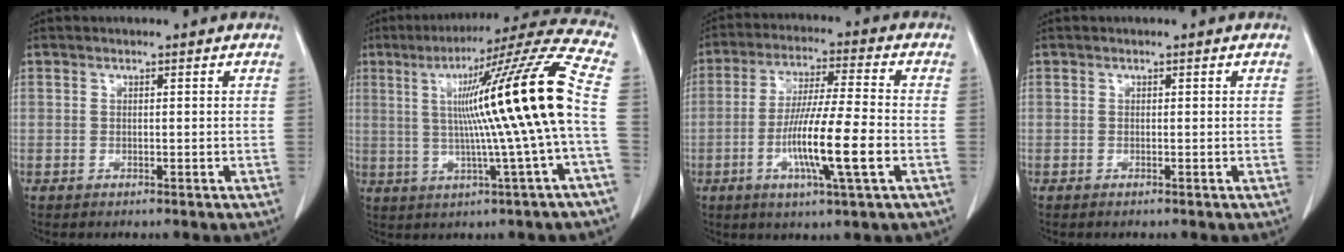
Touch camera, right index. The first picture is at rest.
{"total": 19.0, "force": [1.4, -2.3, 18.8], "torque": [-0.272, 0.019, 0.011]}
{"total": 12.2, "force": [-3.4, 0.0, 11.7], "torque": [-0.219, -0.013, -0.066]}
{"total": 0.0}